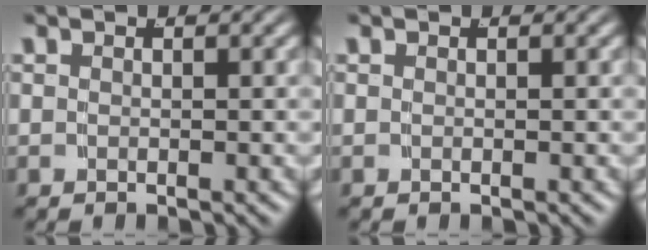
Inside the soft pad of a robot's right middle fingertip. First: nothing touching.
{"total": 0.0}